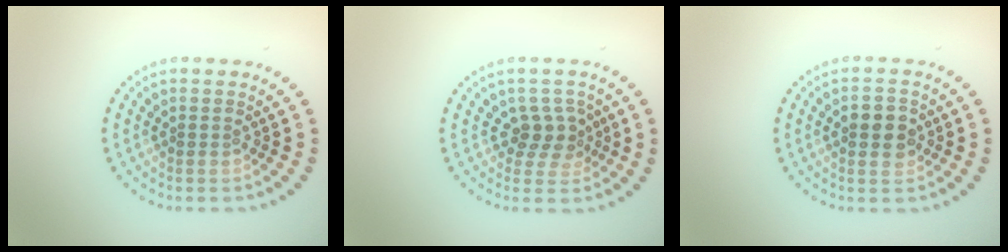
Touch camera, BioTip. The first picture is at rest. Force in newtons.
{"total": 2.3, "press": 1.9, "slide": 1.2}
{"total": 2.5, "press": 2.5, "slide": 0.2}